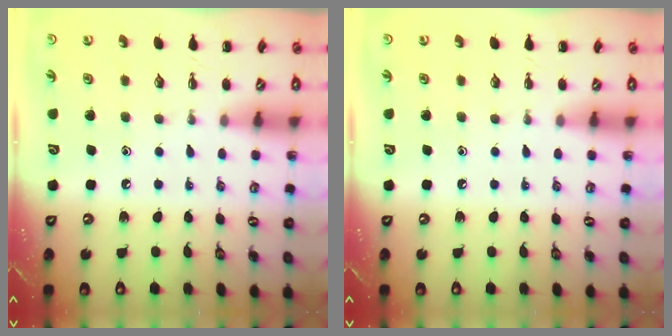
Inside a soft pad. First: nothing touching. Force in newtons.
{"total": 0.0}